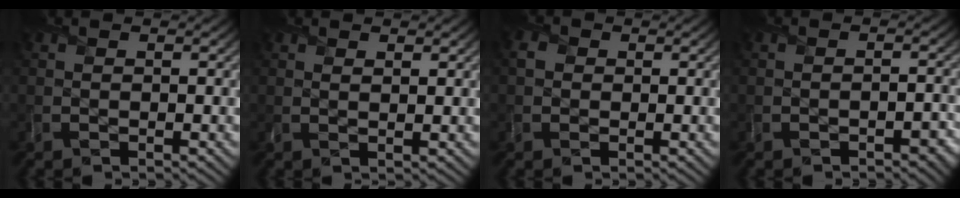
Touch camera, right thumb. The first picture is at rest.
{"total": 1.3, "force": [1.0, 0.4, 0.7], "torque": [-0.019, -0.003, 0.019]}
{"total": 1.8, "force": [0.3, 1.6, 0.8], "torque": [-0.023, 0.002, 0.000]}
{"total": 1.9, "force": [-1.4, 1.0, 0.8], "torque": [-0.010, -0.007, -0.020]}